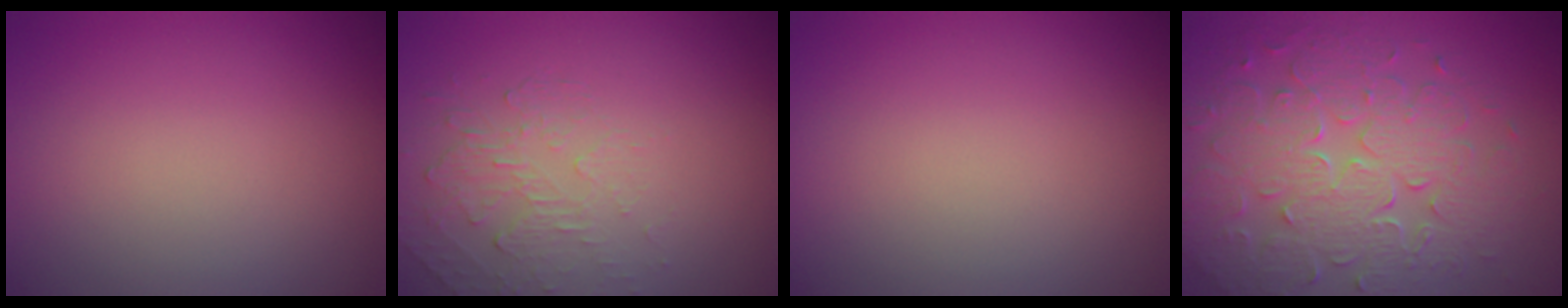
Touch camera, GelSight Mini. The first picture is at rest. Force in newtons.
{"total": 2.1, "press": 0.9, "slide": 1.9}
{"total": 0.0}
{"total": 8.3, "press": 6.0, "slide": 5.7}